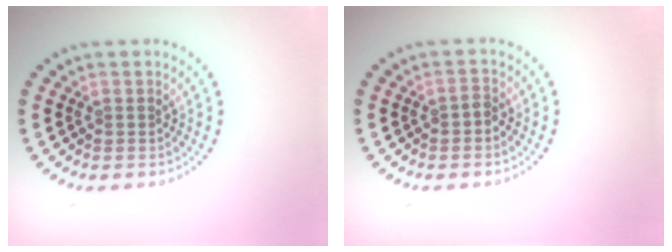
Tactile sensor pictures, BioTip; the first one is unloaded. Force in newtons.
{"total": 0.9, "press": 0.8, "slide": 0.5}